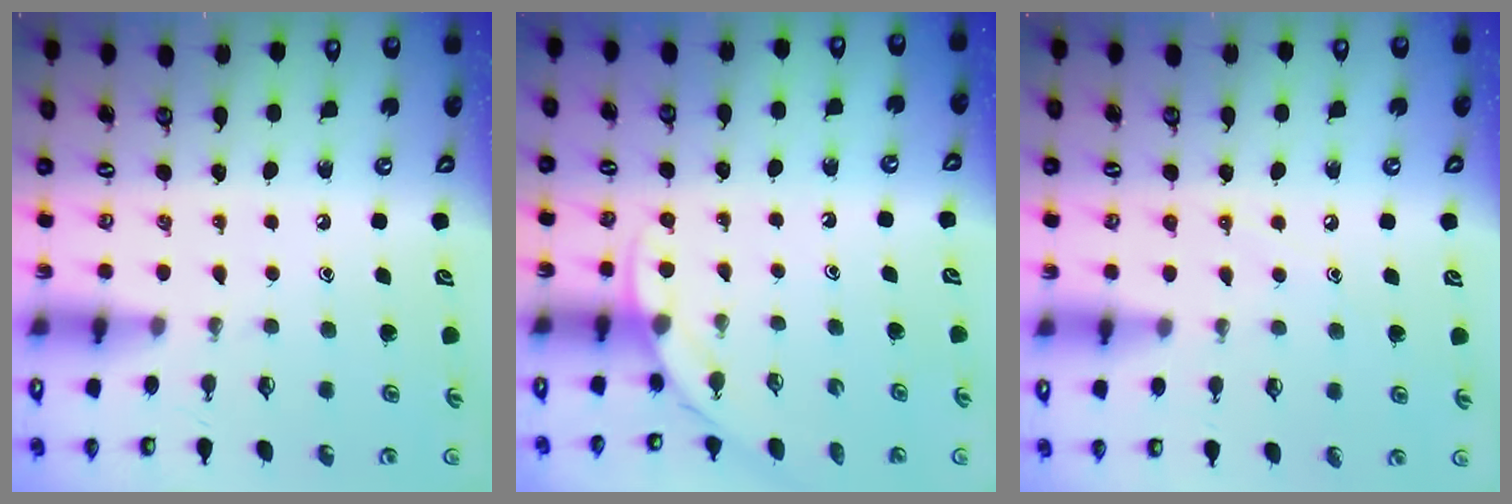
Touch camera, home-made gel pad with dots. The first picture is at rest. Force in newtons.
{"total": 3.7, "press": 3.7, "slide": 0.2}
{"total": 5.4, "press": 5.4, "slide": 0.7}